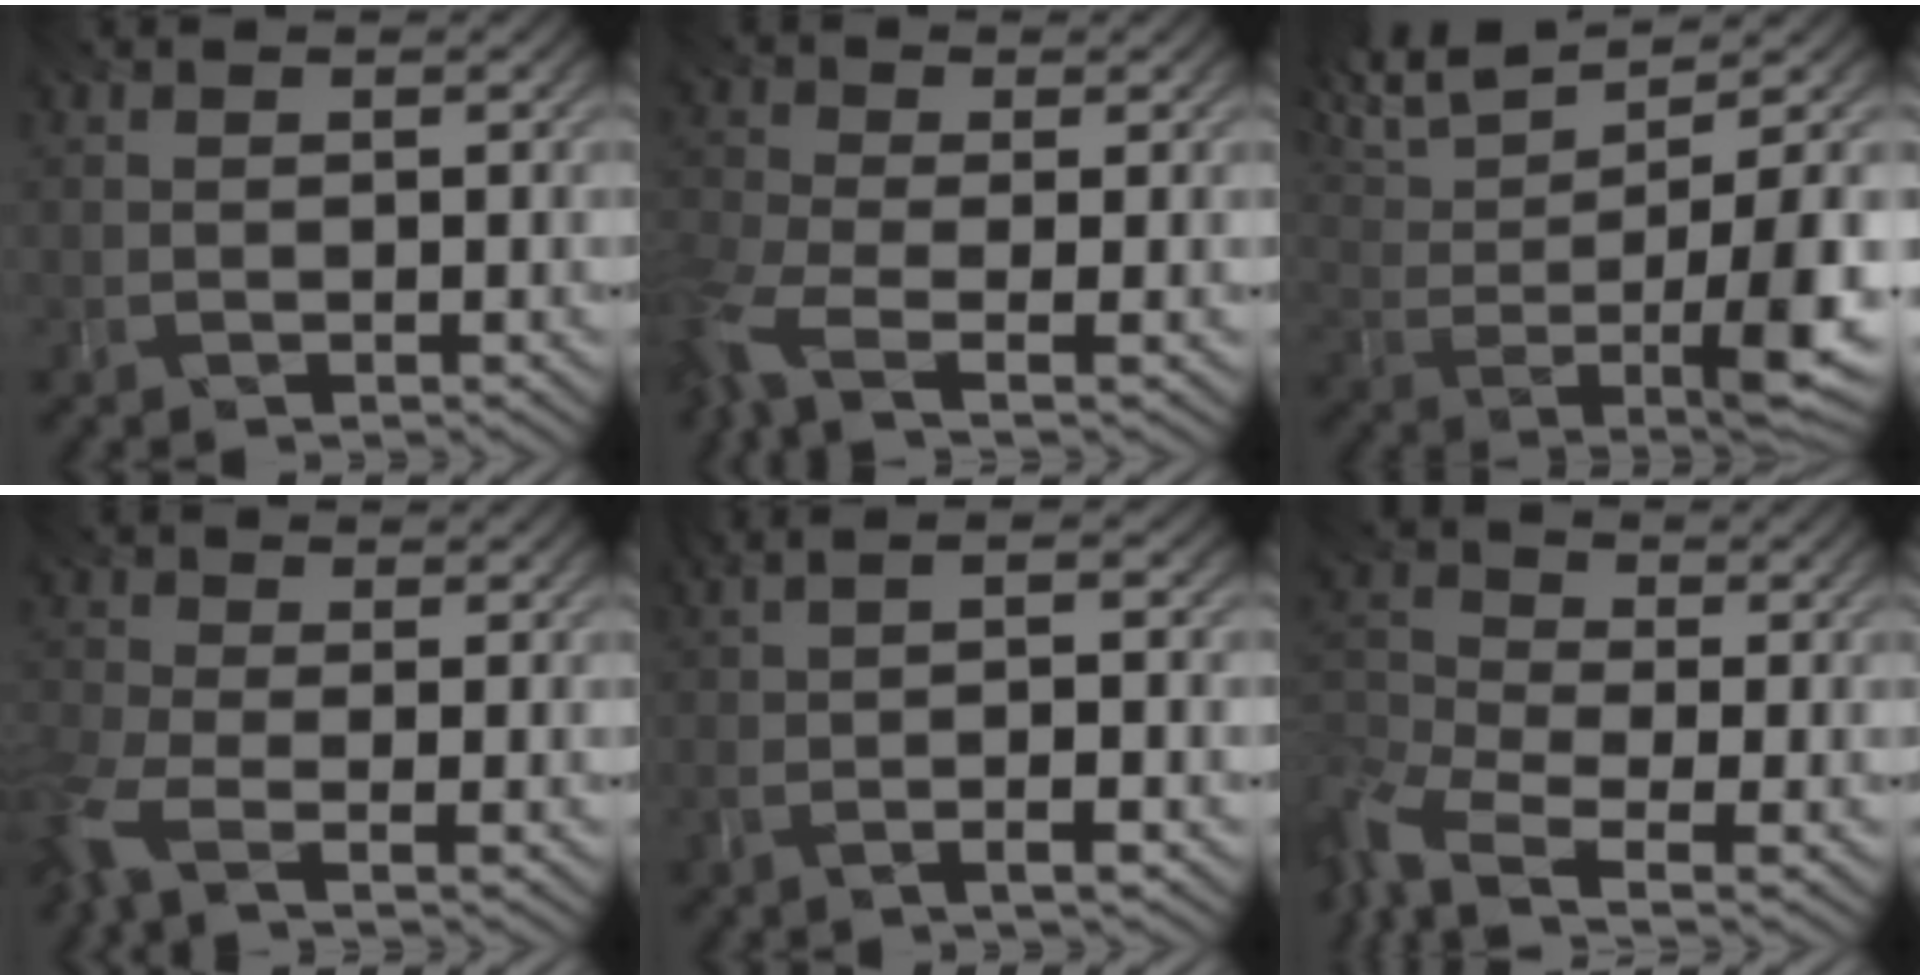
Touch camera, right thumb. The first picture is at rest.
{"total": 6.4, "force": [-3.8, 2.3, 4.6], "torque": [-0.113, -0.011, -0.093]}
{"total": 11.0, "force": [3.6, 3.5, 9.7], "torque": [-0.191, 0.007, 0.067]}
{"total": 5.5, "force": [-3.2, 2.2, 3.8], "torque": [-0.102, -0.010, -0.083]}
{"total": 5.0, "force": [-1.2, 0.5, 4.8], "torque": [-0.075, 0.013, -0.027]}
{"total": 8.1, "force": [-5.3, 3.6, 5.0], "torque": [-0.122, -0.012, -0.120]}